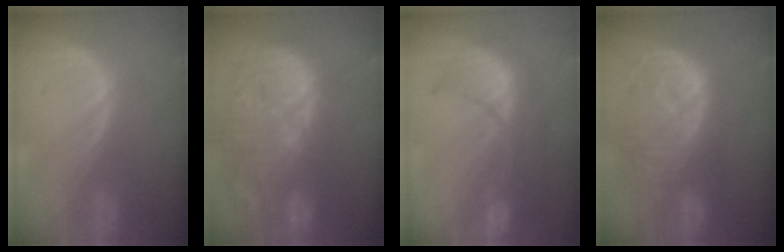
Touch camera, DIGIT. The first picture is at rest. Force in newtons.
{"total": 15.0, "press": 13.0, "slide": 7.4}
{"total": 10.5, "press": 9.2, "slide": 5.0}
{"total": 11.1, "press": 9.8, "slide": 5.2}